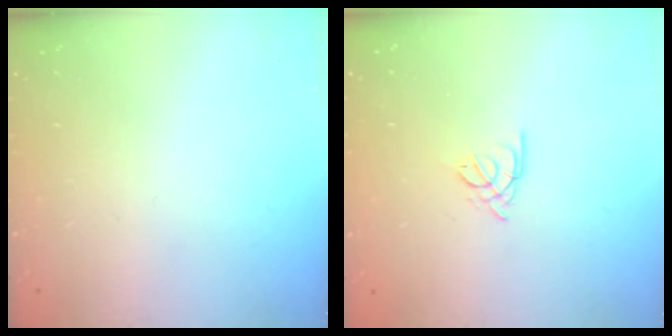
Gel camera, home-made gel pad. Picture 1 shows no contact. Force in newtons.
{"total": 1.8, "press": 1.7, "slide": 0.5}